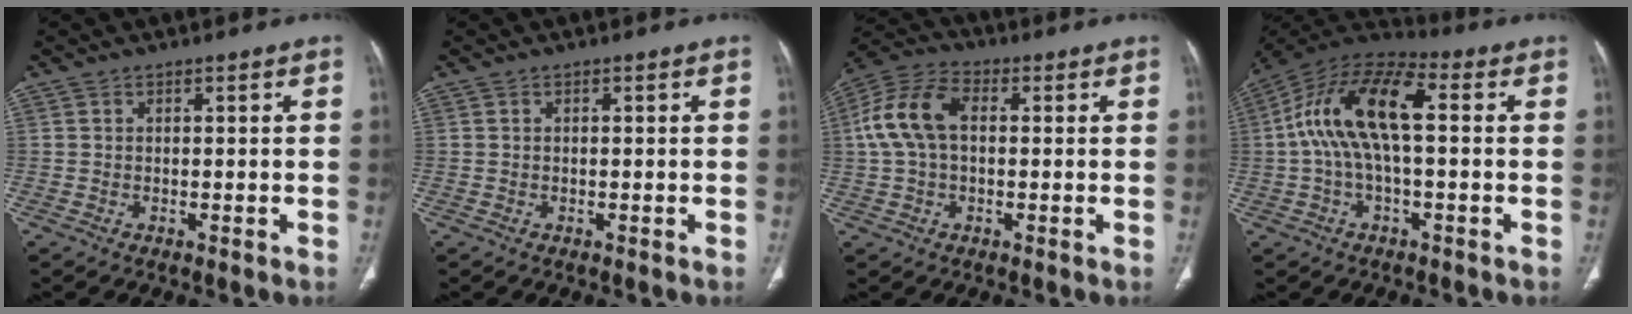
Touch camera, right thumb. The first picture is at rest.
{"total": 0.0}
{"total": 11.2, "force": [1.2, 7.1, 8.6], "torque": [-0.184, 0.033, 0.016]}
{"total": 15.8, "force": [1.3, 6.9, 14.1], "torque": [-0.279, 0.047, 0.015]}